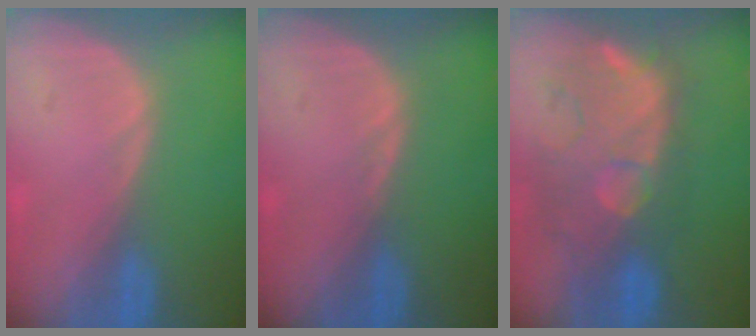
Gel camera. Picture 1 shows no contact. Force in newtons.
{"total": 0.5, "press": 0.5, "slide": 0.2}
{"total": 11.3, "press": 10.5, "slide": 4.2}